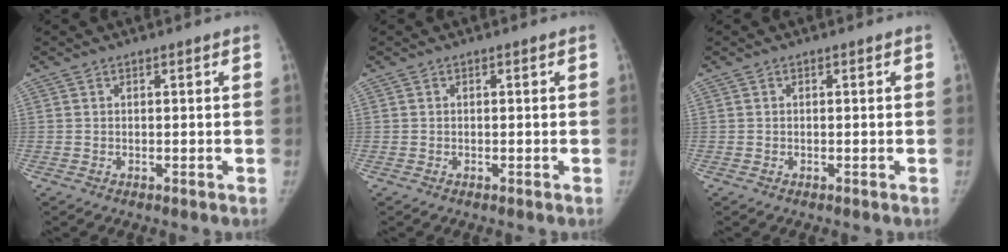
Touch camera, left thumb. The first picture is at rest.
{"total": 0.0}
{"total": 0.0}